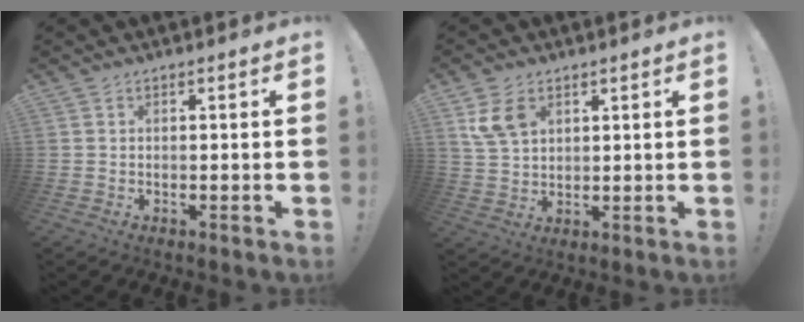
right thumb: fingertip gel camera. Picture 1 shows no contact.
{"total": 8.5, "force": [4.0, 5.8, 4.7], "torque": [-0.085, -0.007, 0.079]}